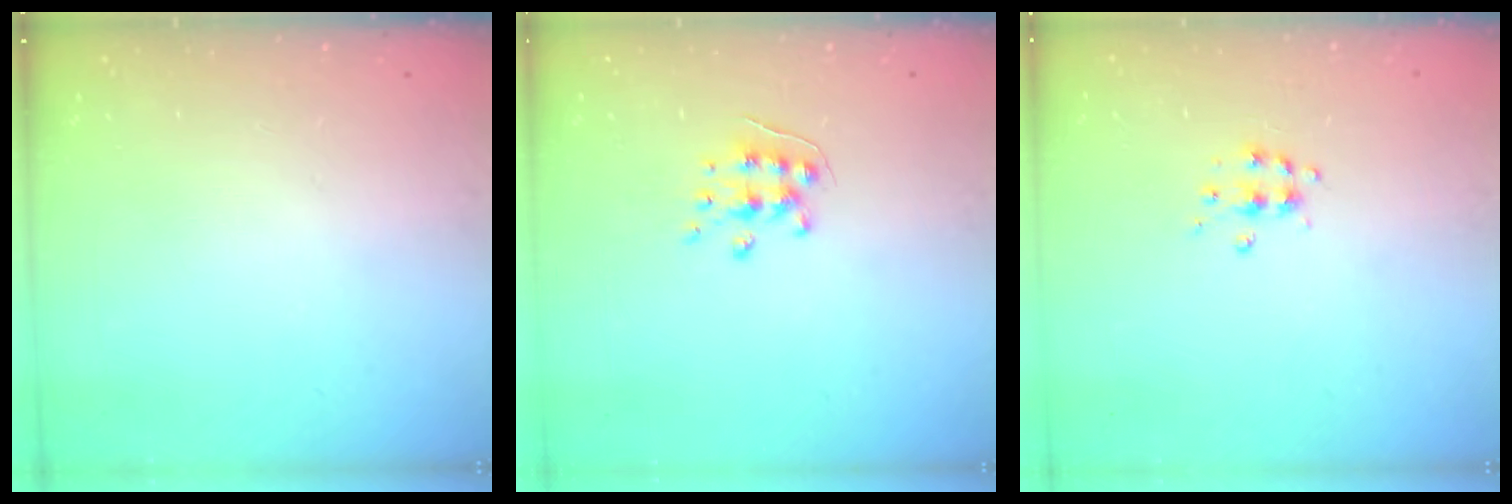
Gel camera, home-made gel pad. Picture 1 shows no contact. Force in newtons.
{"total": 5.9, "press": 5.9, "slide": 0.5}
{"total": 5.5, "press": 5.5, "slide": 0.6}